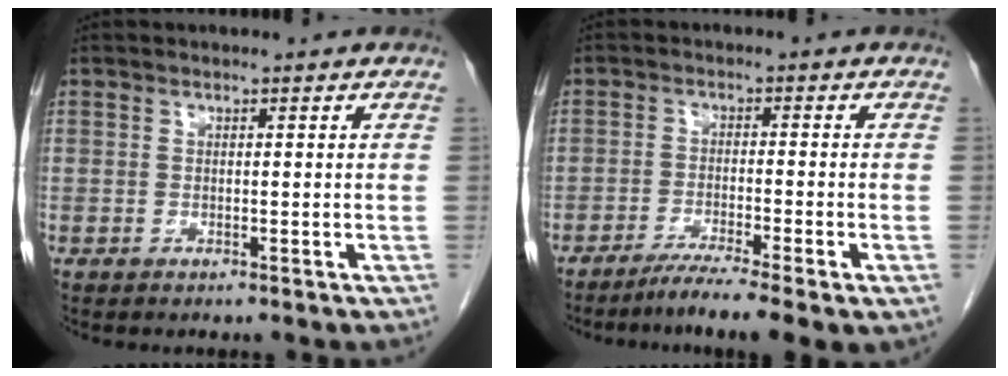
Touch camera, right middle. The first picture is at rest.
{"total": 7.7, "force": [-5.3, 0.1, 5.6], "torque": [-0.087, -0.015, -0.085]}